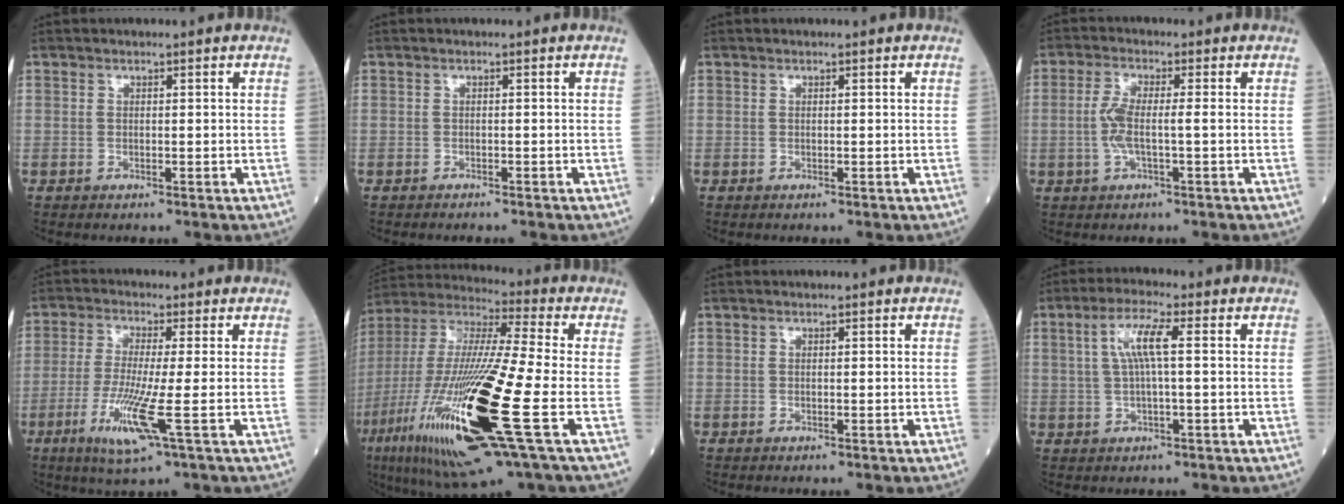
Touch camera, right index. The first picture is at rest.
{"total": 1.5, "force": [-1.4, 0.4, 0.5], "torque": [-0.012, -0.002, -0.018]}
{"total": 0.0}
{"total": 4.5, "force": [-0.5, 0.6, 4.4], "torque": [-0.105, 0.005, -0.012]}
{"total": 8.6, "force": [-2.9, -0.5, 8.1], "torque": [-0.169, -0.028, -0.058]}
{"total": 28.7, "force": [-8.6, 3.0, 27.2], "torque": [-0.574, -0.058, -0.162]}
{"total": 0.0}
{"total": 5.7, "force": [1.1, 0.6, 5.5], "torque": [-0.113, 0.015, 0.024]}